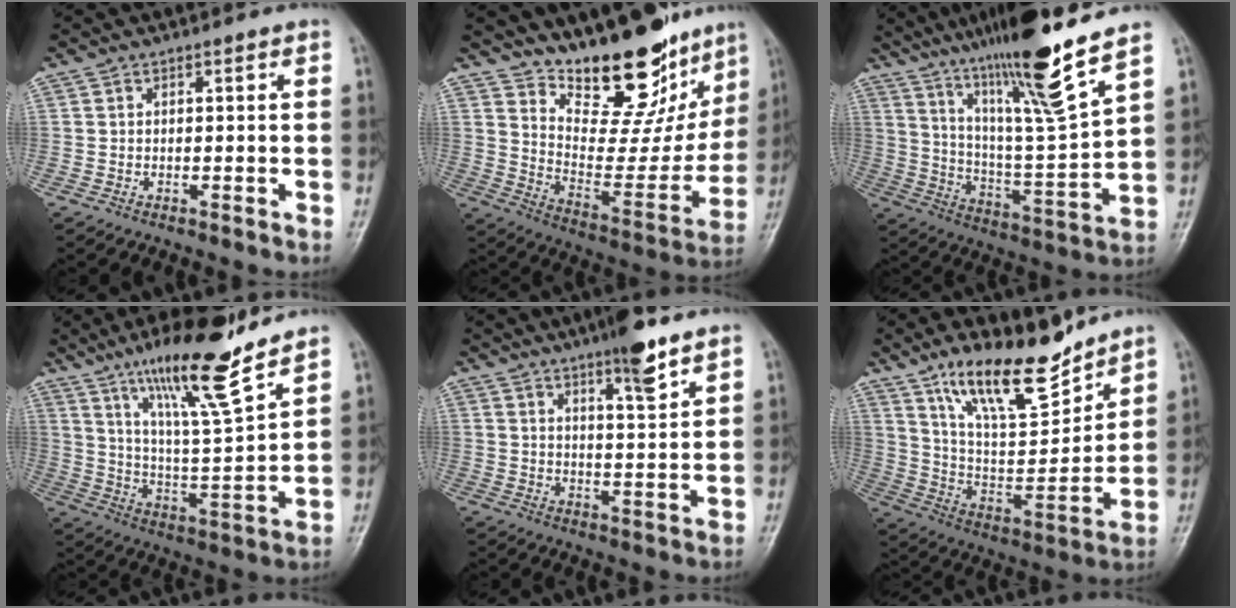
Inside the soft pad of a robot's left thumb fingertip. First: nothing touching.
{"total": 22.2, "force": [17.2, 8.9, 10.7], "torque": [-0.110, -0.114, 0.263]}
{"total": 19.0, "force": [13.7, -0.1, 13.2], "torque": [-0.210, -0.070, 0.241]}
{"total": 16.3, "force": [11.8, 1.7, 11.0], "torque": [-0.180, -0.071, 0.209]}
{"total": 7.8, "force": [5.4, 1.1, 5.5], "torque": [-0.079, -0.033, 0.084]}
{"total": 17.4, "force": [12.9, 5.6, 10.2], "torque": [-0.134, -0.081, 0.235]}